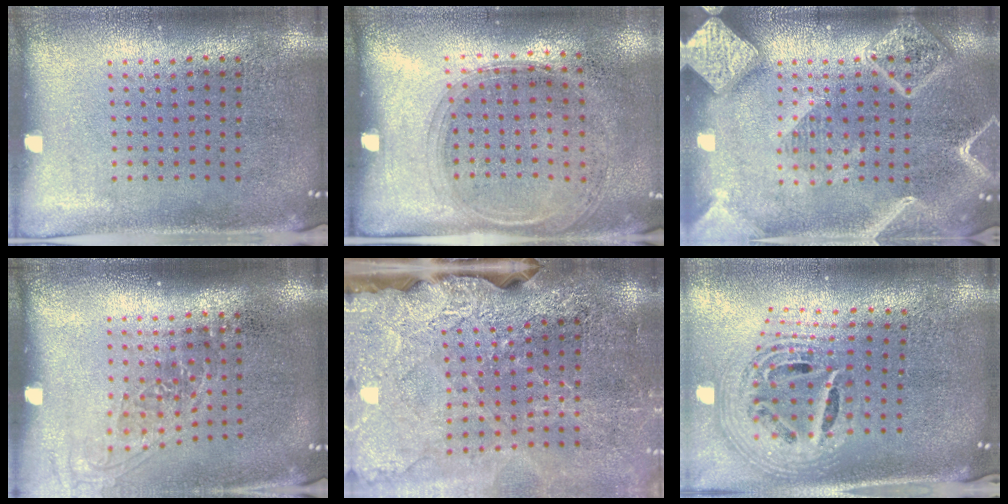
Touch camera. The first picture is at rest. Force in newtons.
{"total": 1.4, "press": 1.2, "slide": 0.6}
{"total": 4.1, "press": 4.1, "slide": 0.5}
{"total": 1.3, "press": 1.1, "slide": 0.8}
{"total": 3.7, "press": 3.1, "slide": 1.9}
{"total": 2.7, "press": 1.9, "slide": 1.9}